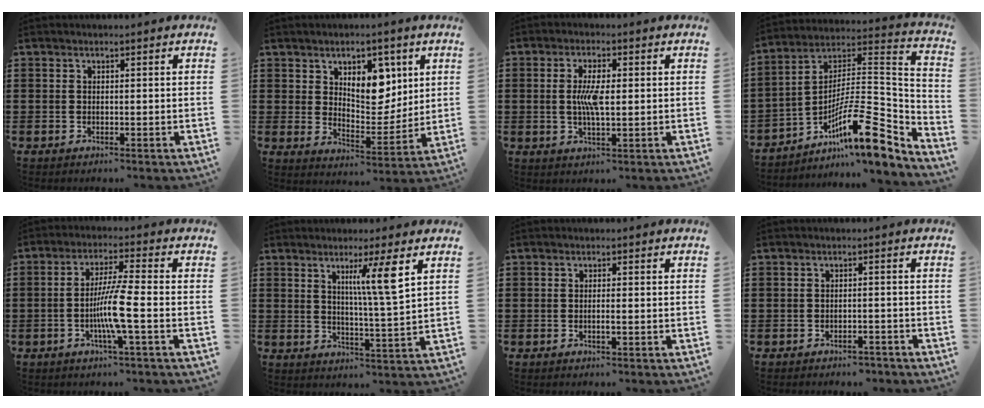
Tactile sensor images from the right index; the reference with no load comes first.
{"total": 7.5, "force": [4.2, 4.7, 4.2], "torque": [-0.071, -0.014, 0.069]}
{"total": 5.6, "force": [0.2, 1.7, 5.3], "torque": [-0.107, 0.002, -0.001]}
{"total": 14.6, "force": [-7.9, 3.8, 11.6], "torque": [-0.176, -0.008, -0.148]}
{"total": 7.3, "force": [-2.1, -0.2, 7.0], "torque": [-0.142, -0.016, -0.047]}
{"total": 6.9, "force": [3.2, -0.2, 6.1], "torque": [-0.112, -0.008, 0.045]}
{"total": 1.2, "force": [-0.5, 0.0, 1.1], "torque": [-0.019, -0.004, -0.009]}
{"total": 1.9, "force": [-1.9, 0.2, 0.2], "torque": [-0.011, -0.002, -0.040]}